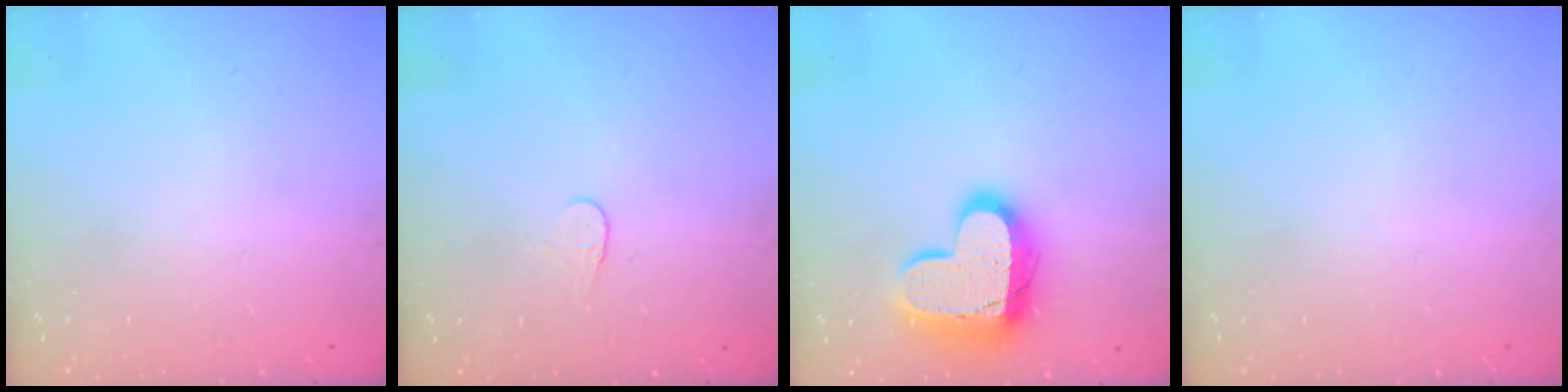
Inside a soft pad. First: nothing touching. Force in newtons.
{"total": 3.8, "press": 3.8, "slide": 0.3}
{"total": 16.8, "press": 16.7, "slide": 1.4}
{"total": 0.0}